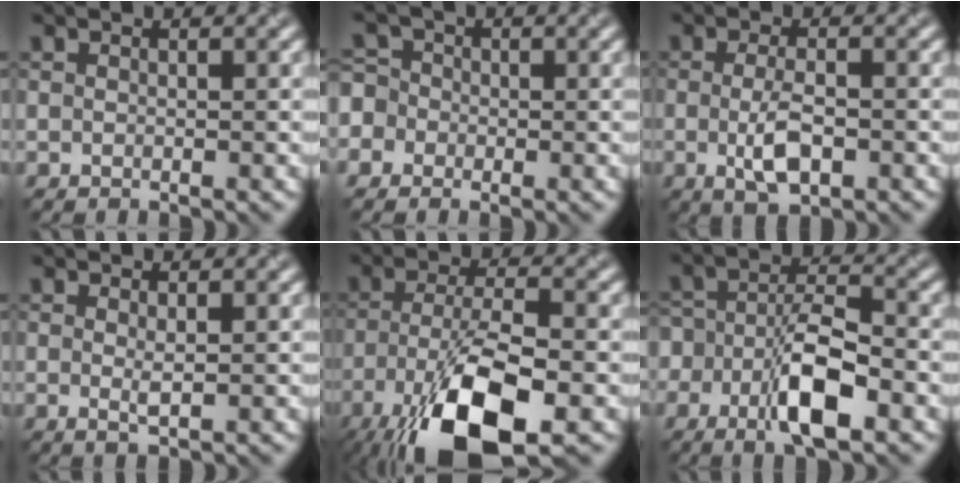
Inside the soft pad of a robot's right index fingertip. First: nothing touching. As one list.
[{"total": 4.3, "force": [-1.1, 3.9, 1.3], "torque": [-0.021, 0.021, -0.052]}, {"total": 3.4, "force": [-0.6, 1.2, 3.1], "torque": [-0.066, -0.008, -0.012]}, {"total": 1.1, "force": [0.2, 0.1, 1.1], "torque": [-0.021, -0.004, 0.002]}, {"total": 12.7, "force": [-6.6, 4.3, 9.9], "torque": [-0.199, -0.019, -0.120]}, {"total": 6.6, "force": [-2.8, 2.8, 5.3], "torque": [-0.089, 0.003, -0.053]}]